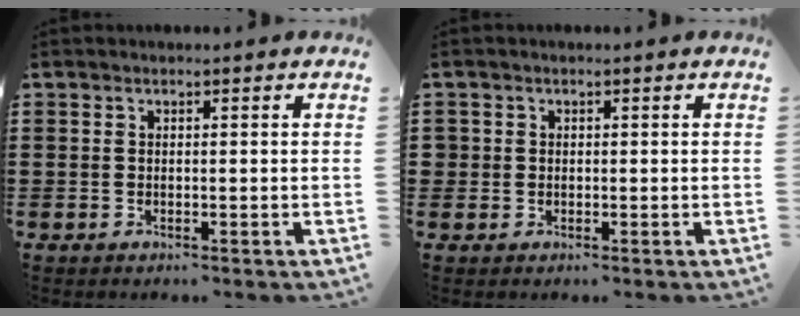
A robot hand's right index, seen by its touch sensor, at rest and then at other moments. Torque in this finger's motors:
{"motor_torque": [-0.41, 0.94, -0.03, 0.00]}